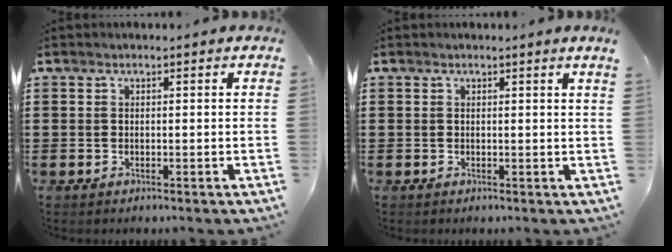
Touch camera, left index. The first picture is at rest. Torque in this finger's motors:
{"motor_torque": [0.82, -0.89, 0.34, 0.04]}